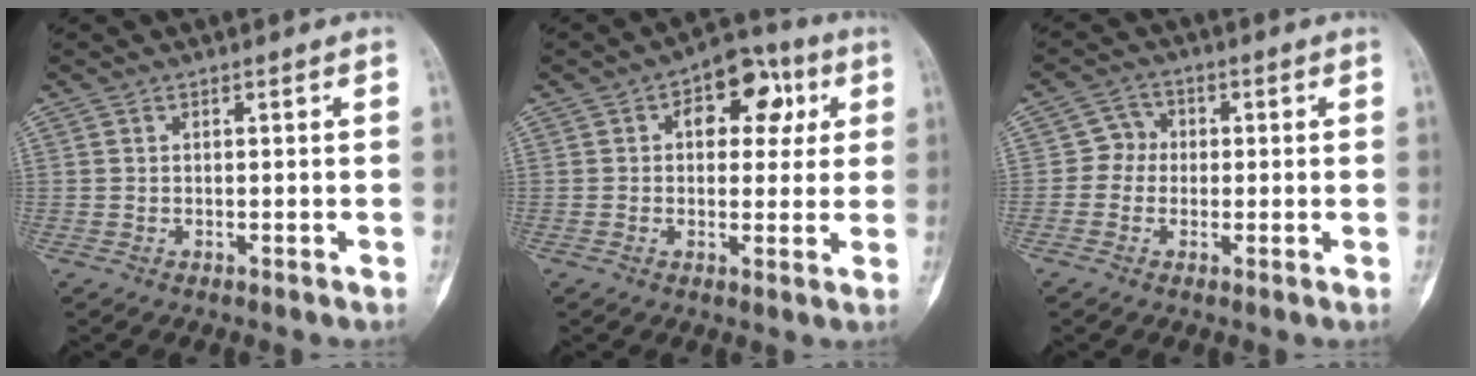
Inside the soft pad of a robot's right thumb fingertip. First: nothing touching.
{"total": 10.9, "force": [3.3, 6.8, 7.9], "torque": [-0.058, 0.018, 0.038]}
{"total": 3.8, "force": [-0.3, 3.6, 1.3], "torque": [0.009, 0.012, -0.017]}